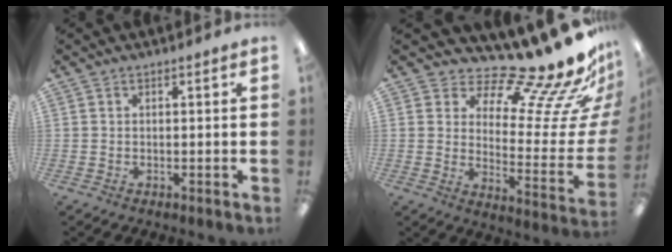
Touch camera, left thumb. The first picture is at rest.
{"total": 20.2, "force": [16.9, 3.7, 10.4], "torque": [-0.136, -0.149, 0.268]}